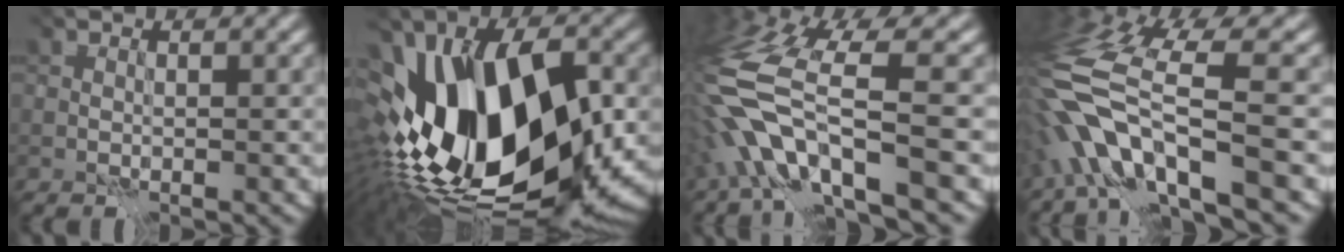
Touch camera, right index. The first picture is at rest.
{"total": 16.2, "force": [-4.5, 8.0, 13.3], "torque": [-0.235, -0.033, -0.056]}
{"total": 9.3, "force": [-5.4, 1.2, 7.5], "torque": [-0.159, -0.009, -0.079]}
{"total": 10.9, "force": [-5.8, 1.6, 9.1], "torque": [-0.191, -0.008, -0.075]}